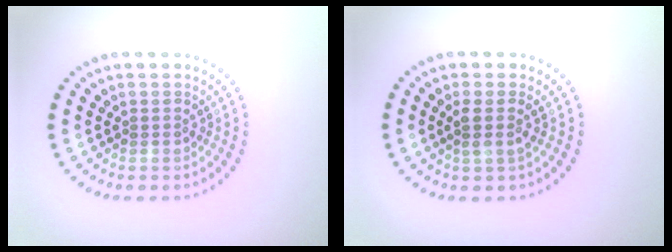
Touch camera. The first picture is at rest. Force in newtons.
{"total": 1.8, "press": 1.5, "slide": 1.0}